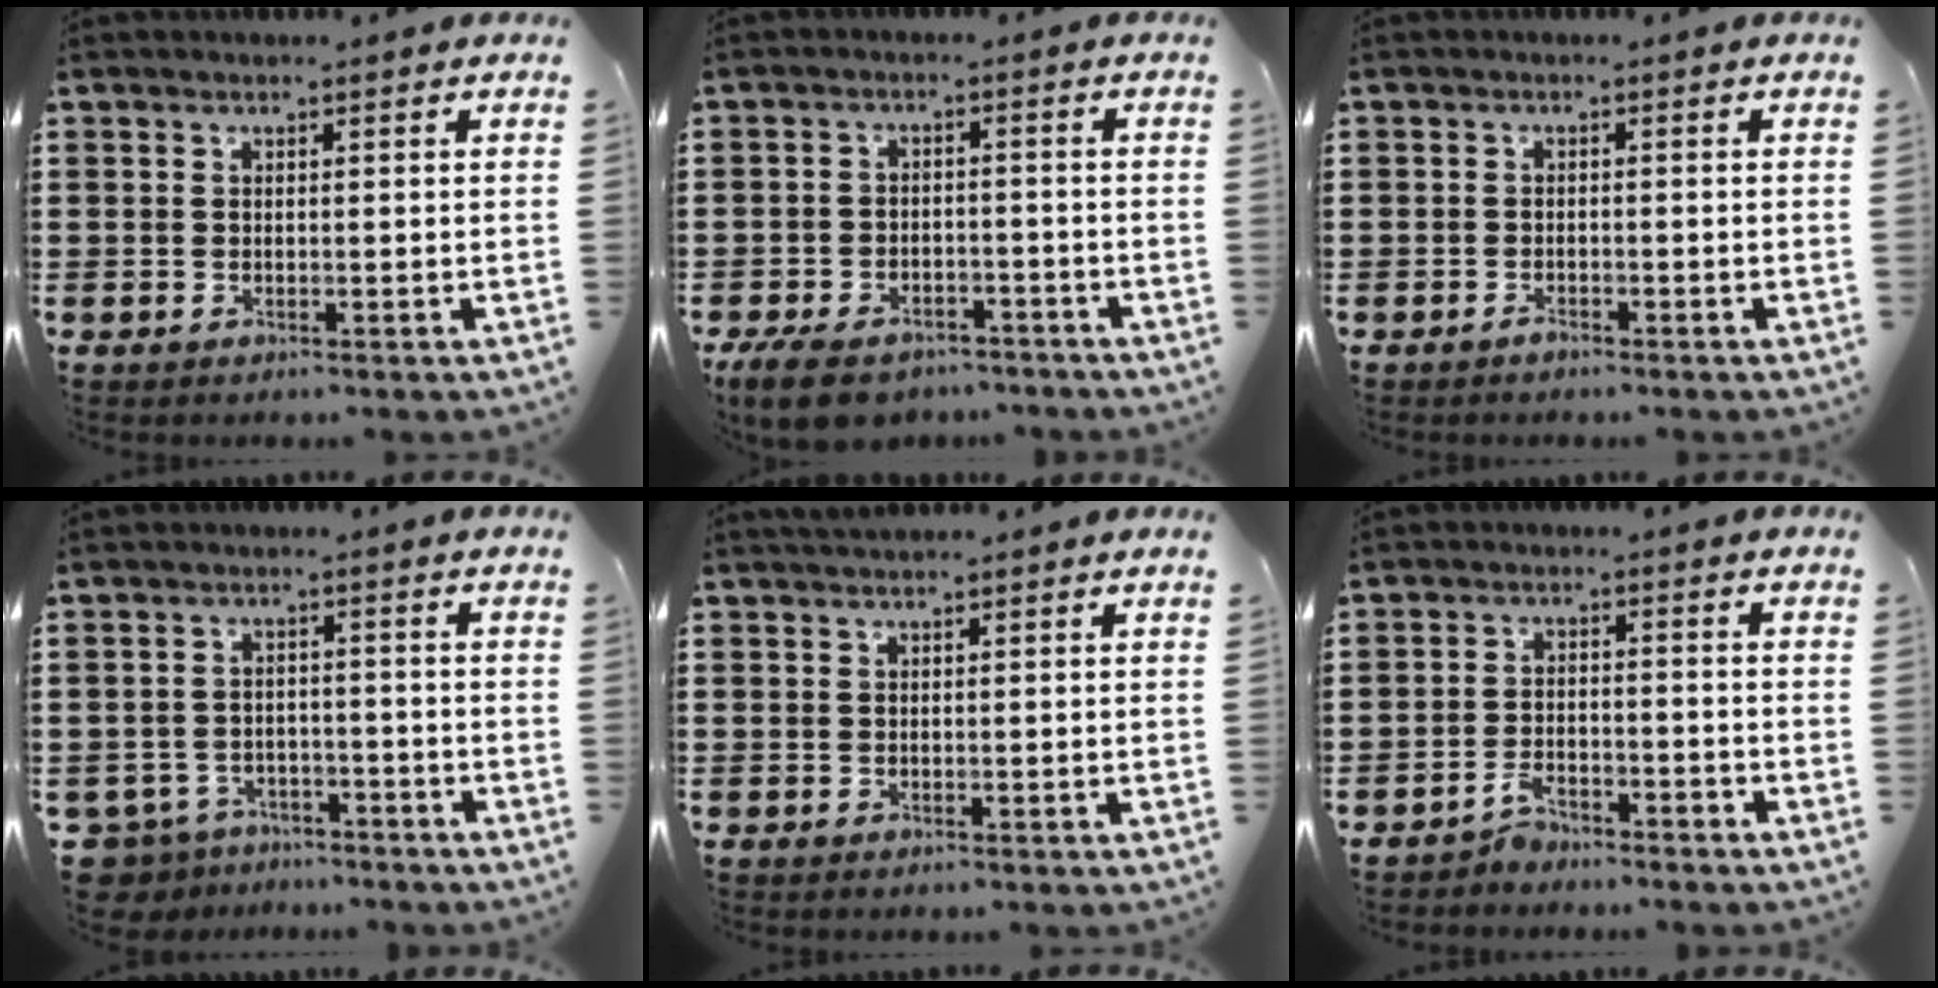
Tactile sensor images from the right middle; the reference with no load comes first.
{"total": 5.0, "force": [-4.6, 1.2, 1.5], "torque": [-0.037, 0.002, -0.091]}
{"total": 0.9, "force": [-0.8, 0.3, 0.3], "torque": [-0.009, -0.004, -0.016]}
{"total": 3.5, "force": [-3.3, 0.9, 0.1], "torque": [-0.026, -0.002, -0.075]}
{"total": 1.0, "force": [0.9, -0.1, 0.5], "torque": [-0.011, 0.000, 0.017]}
{"total": 3.2, "force": [-3.0, 0.8, 0.6], "torque": [-0.016, 0.007, -0.061]}